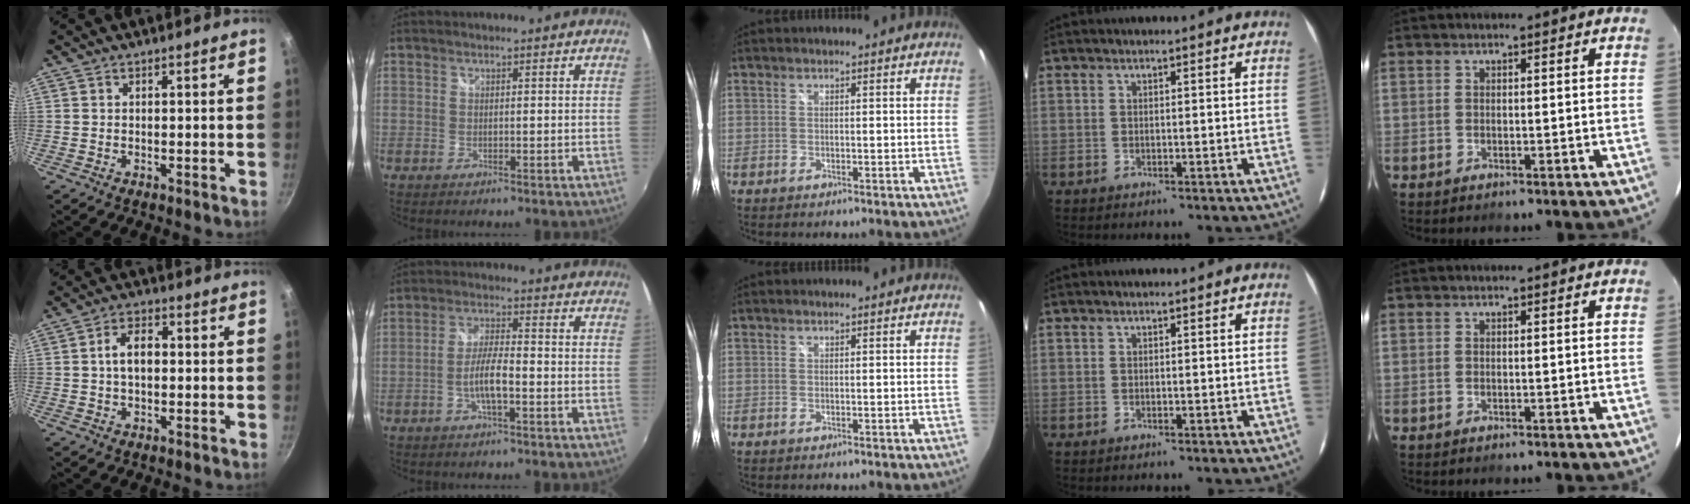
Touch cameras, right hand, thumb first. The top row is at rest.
{"thumb": {"total": 5.7, "force": [0.2, 3.5, 4.5], "torque": [-0.065, 0.017, -0.002]}, "index": {"total": 5.6, "force": [-2.3, 1.0, 5.0], "torque": [-0.100, 0.004, -0.042]}}